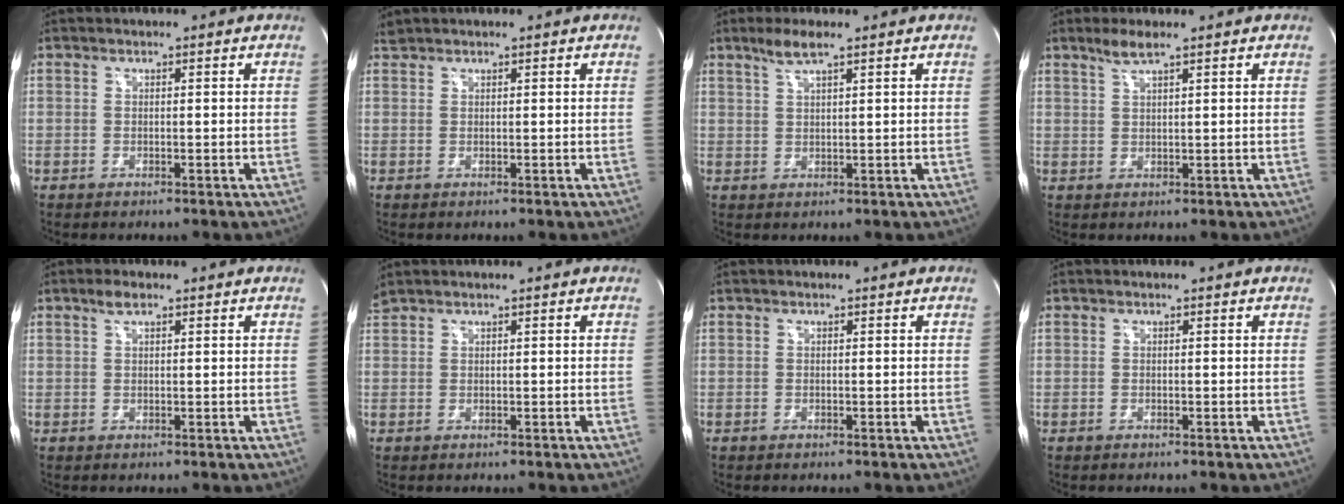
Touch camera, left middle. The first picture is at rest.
{"total": 0.8, "force": [0.8, 0.0, -0.1], "torque": [-0.007, 0.012, 0.023]}
{"total": 3.2, "force": [2.3, 0.0, 2.3], "torque": [-0.055, 0.002, 0.048]}
{"total": 2.6, "force": [2.0, -0.1, 1.7], "torque": [-0.043, 0.001, 0.042]}
{"total": 1.8, "force": [1.2, 0.5, 1.2], "torque": [-0.027, 0.007, 0.023]}
{"total": 1.3, "force": [1.2, 0.0, 0.3], "torque": [-0.017, 0.023, 0.033]}
{"total": 0.0}
{"total": 0.0}